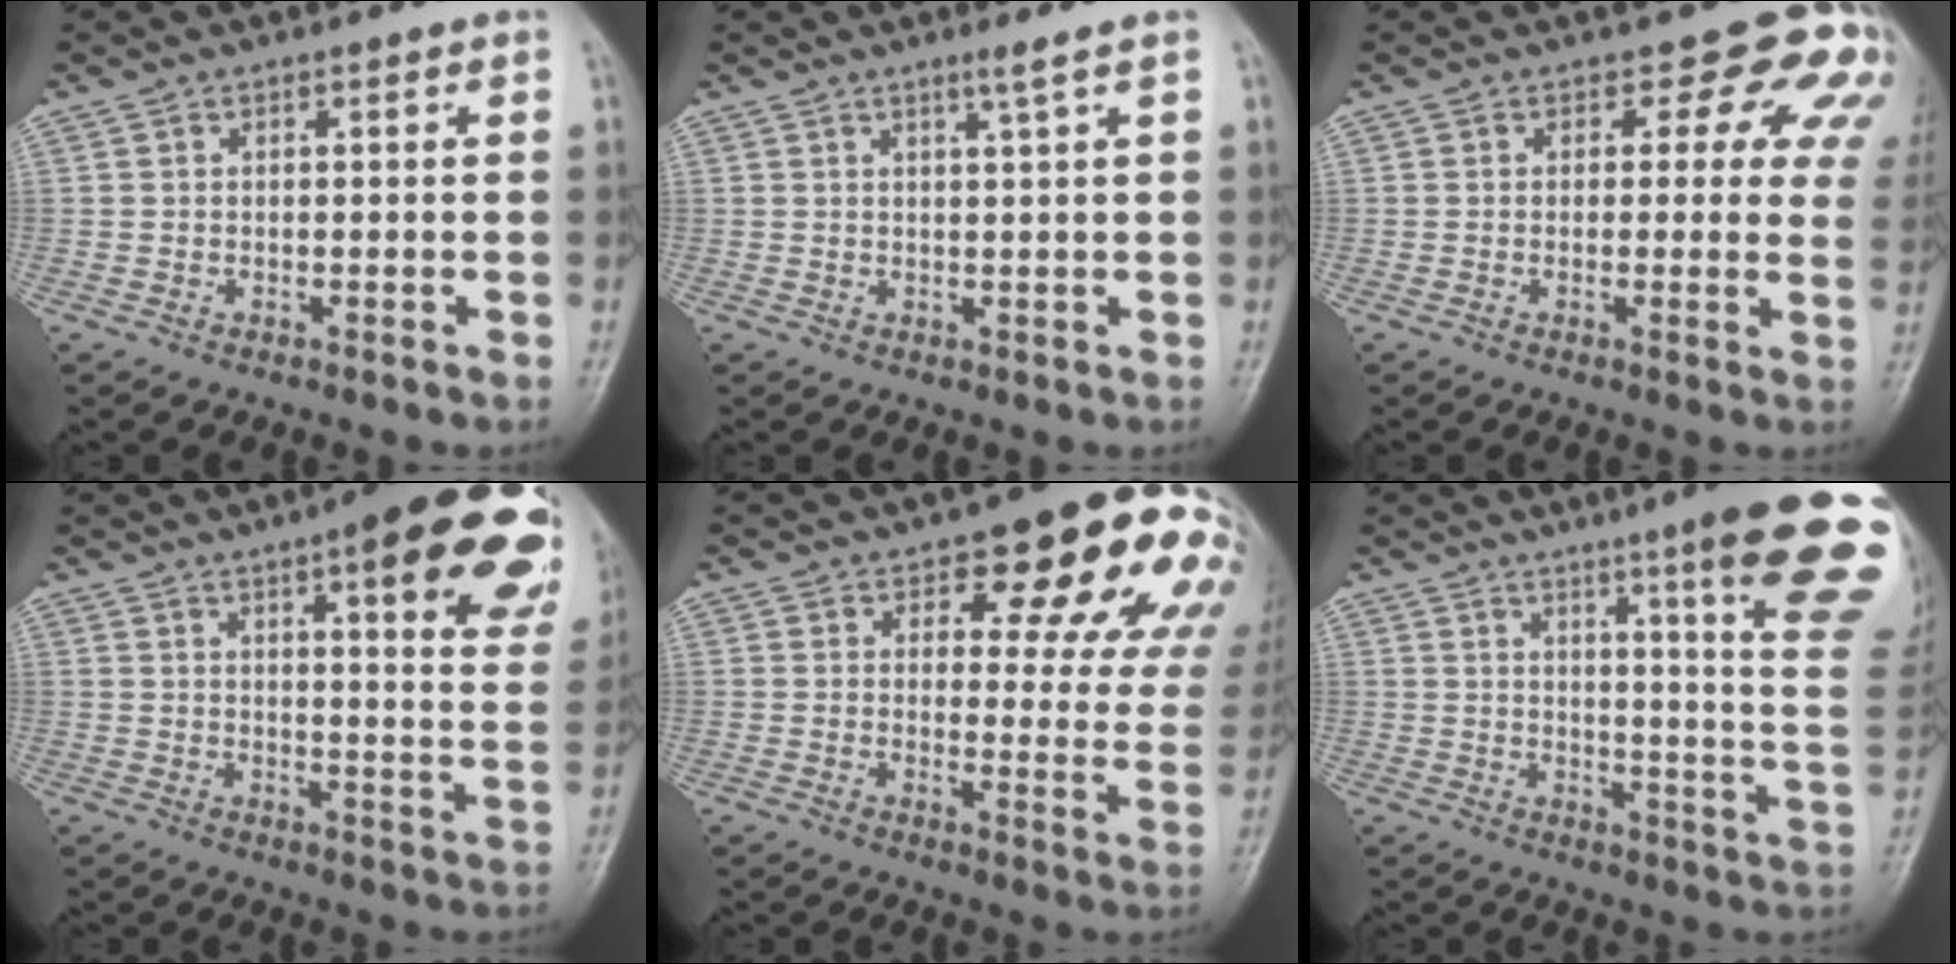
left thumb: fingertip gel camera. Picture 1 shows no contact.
{"total": 1.9, "force": [1.2, -0.6, 1.4], "torque": [-0.032, -0.012, 0.025]}
{"total": 9.4, "force": [4.9, 5.6, 5.7], "torque": [-0.017, -0.017, 0.034]}
{"total": 21.6, "force": [11.4, 5.5, 17.5], "torque": [-0.192, -0.032, 0.130]}
{"total": 19.8, "force": [11.1, 7.6, 14.5], "torque": [-0.128, -0.044, 0.126]}
{"total": 21.8, "force": [13.5, 1.6, 17.0], "torque": [-0.197, -0.077, 0.168]}